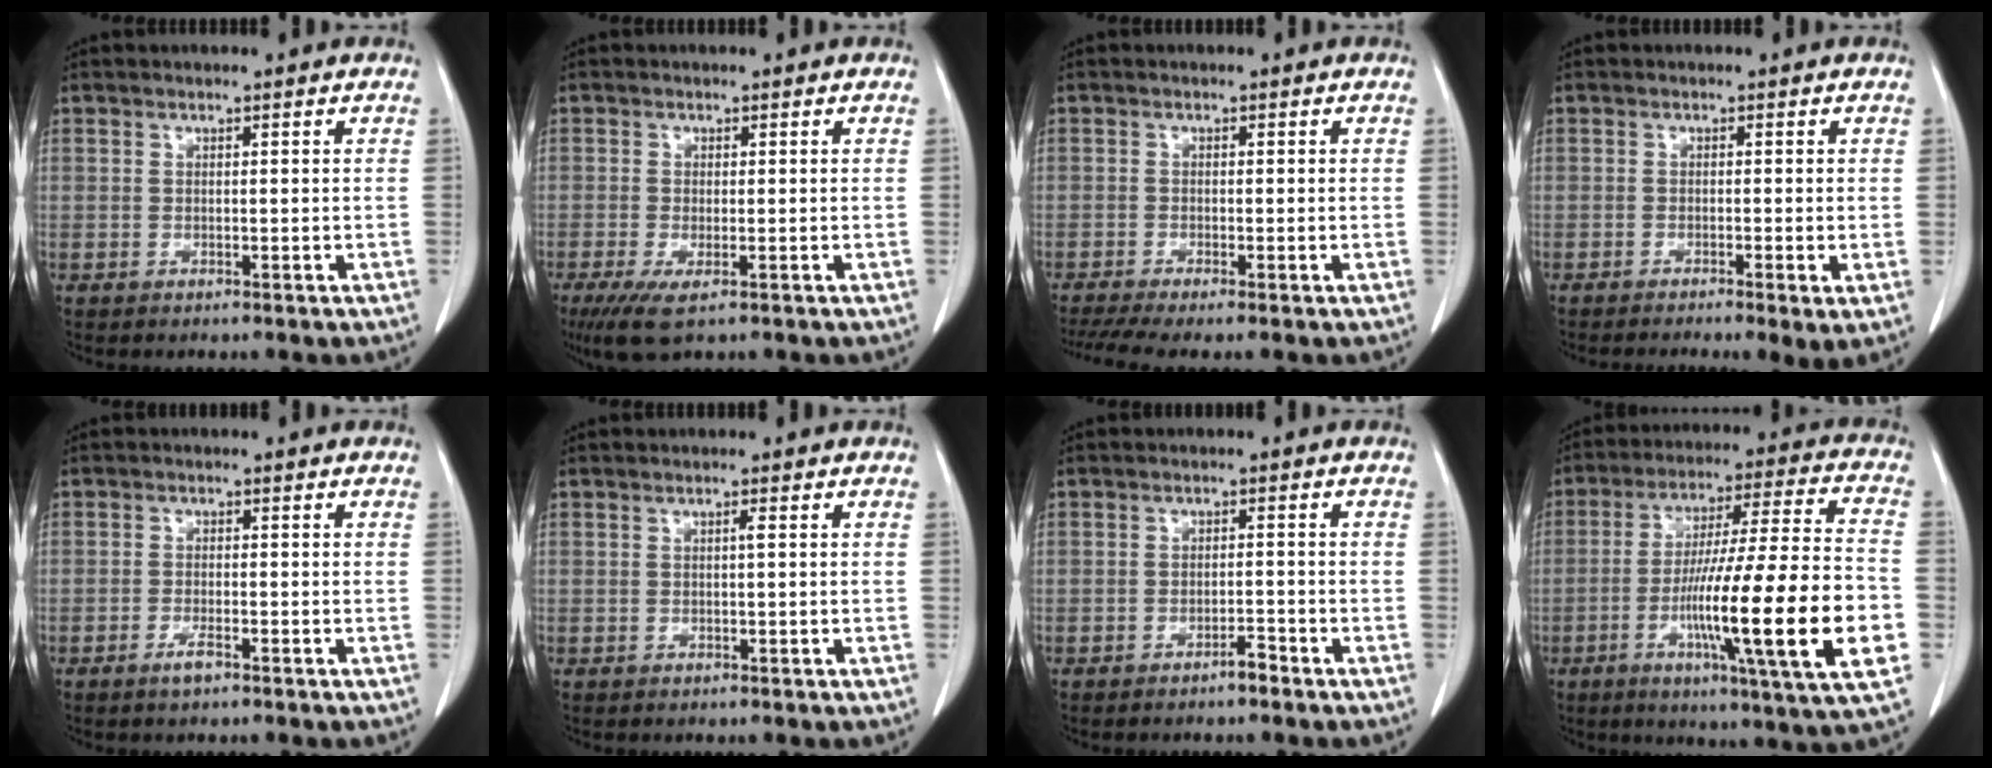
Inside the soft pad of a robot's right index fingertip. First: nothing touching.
{"total": 4.6, "force": [-2.5, 1.1, 3.7], "torque": [-0.071, -0.014, -0.040]}
{"total": 4.8, "force": [-3.5, 0.2, 3.3], "torque": [-0.063, -0.007, -0.062]}
{"total": 4.7, "force": [-2.7, 0.5, 3.8], "torque": [-0.052, -0.015, -0.042]}
{"total": 2.2, "force": [-1.5, 0.3, 1.5], "torque": [-0.032, -0.001, -0.029]}
{"total": 0.6, "force": [0.0, -0.1, 0.5], "torque": [-0.008, 0.000, 0.001]}
{"total": 1.9, "force": [-1.6, 0.2, 1.0], "torque": [-0.015, 0.000, -0.026]}
{"total": 23.1, "force": [-6.1, 0.2, 22.3], "torque": [-0.343, -0.015, -0.101]}